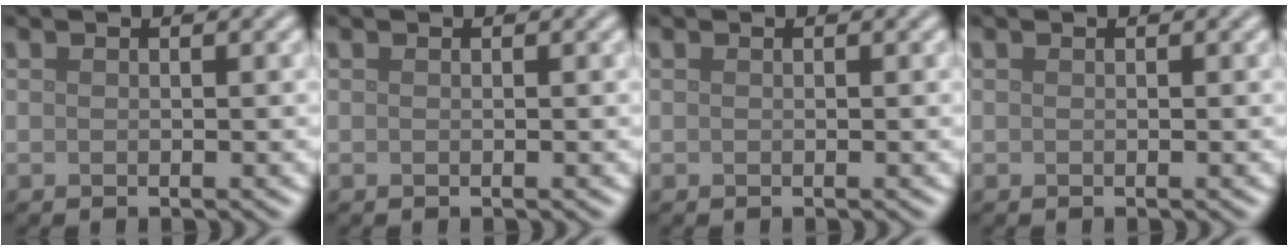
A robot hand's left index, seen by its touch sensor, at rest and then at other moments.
{"total": 0.0}
{"total": 0.0}
{"total": 0.0}